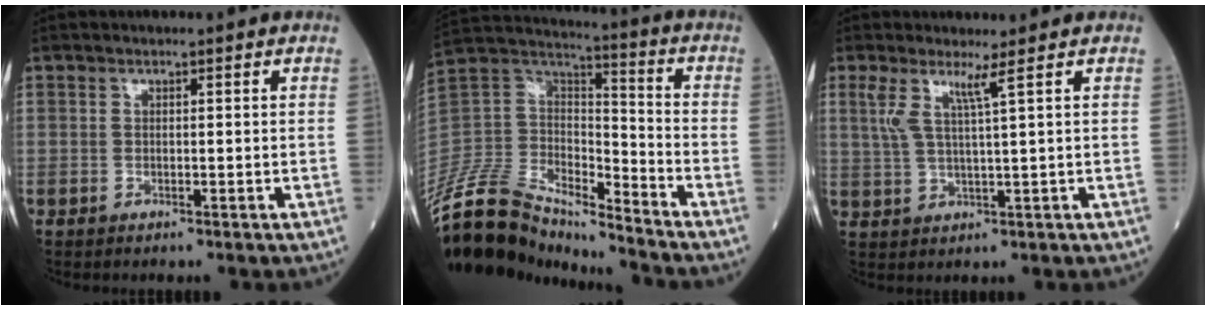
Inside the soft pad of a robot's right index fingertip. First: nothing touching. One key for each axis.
{"total": 17.5, "fx": -15.8, "fy": 4.6, "fz": 6.0, "tx": -0.116, "ty": 0.046, "tz": -0.301}
{"total": 3.7, "fx": 2.1, "fy": -0.8, "fz": 3.0, "tx": -0.072, "ty": 0.002, "tz": 0.051}